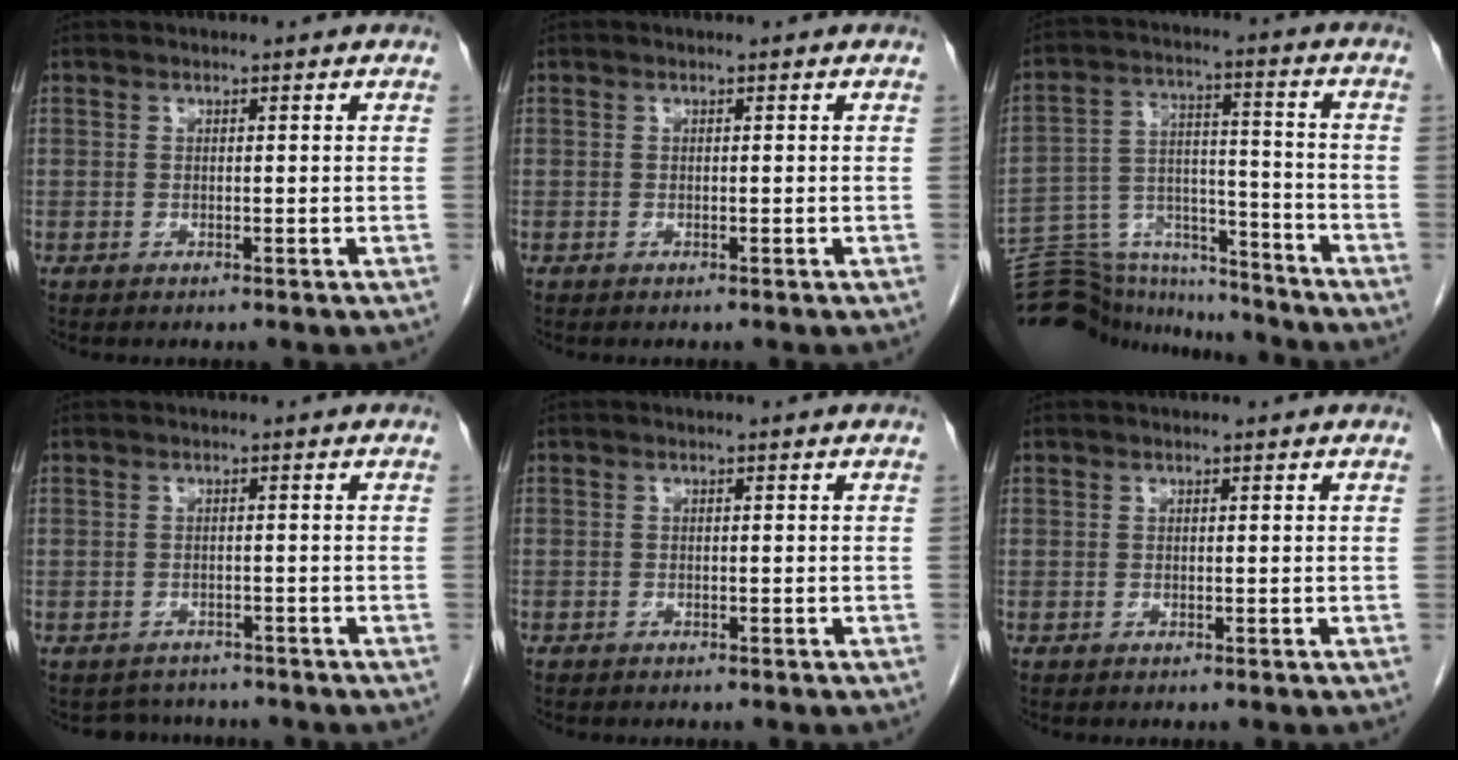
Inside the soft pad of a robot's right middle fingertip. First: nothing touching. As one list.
[{"total": 0.0}, {"total": 18.9, "force": [-17.6, 5.1, 4.4], "torque": [-0.105, 0.033, -0.275]}, {"total": 3.6, "force": [-3.3, 1.5, -0.2], "torque": [0.002, 0.004, -0.047]}, {"total": 0.5, "force": [-0.4, 0.3, 0.0], "torque": [-0.008, 0.003, -0.010]}, {"total": 0.0}]